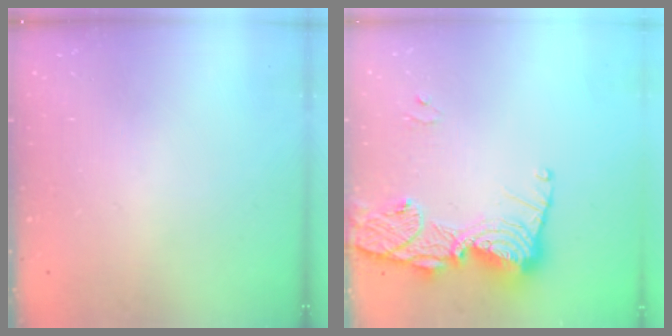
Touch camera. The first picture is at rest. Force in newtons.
{"total": 17.4, "press": 17.3, "slide": 1.4}